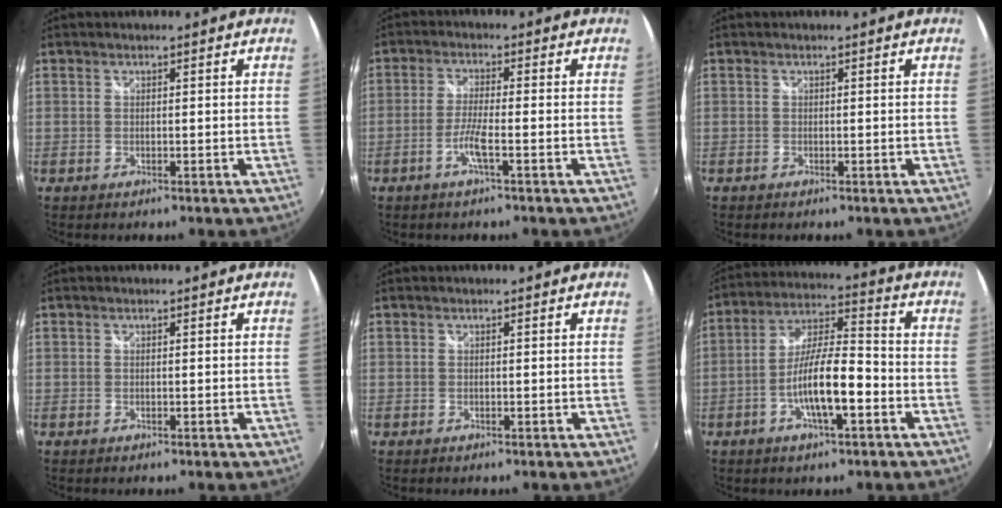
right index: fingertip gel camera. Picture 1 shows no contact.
{"total": 4.2, "force": [-2.0, -0.2, 3.7], "torque": [-0.082, -0.003, -0.041]}
{"total": 0.0}
{"total": 0.0}
{"total": 0.0}
{"total": 11.8, "force": [-4.3, 2.7, 10.7], "torque": [-0.205, 0.004, -0.076]}